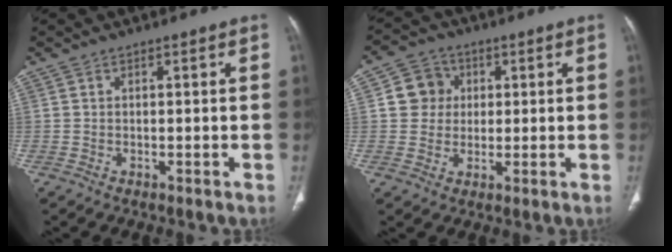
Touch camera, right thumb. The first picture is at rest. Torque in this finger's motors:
{"motor_torque": [-0.60, 0.55, 0.27, -0.13, 0.00]}